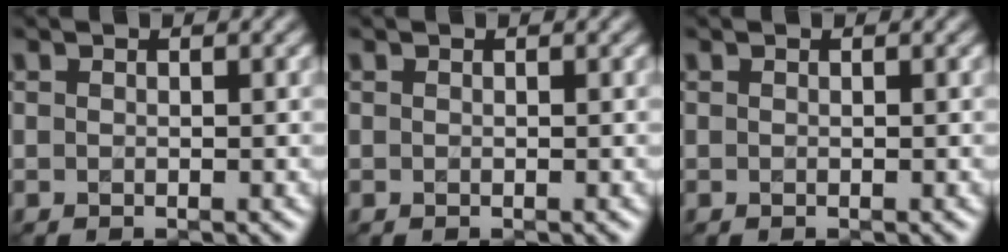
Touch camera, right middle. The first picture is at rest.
{"total": 0.0}
{"total": 0.0}